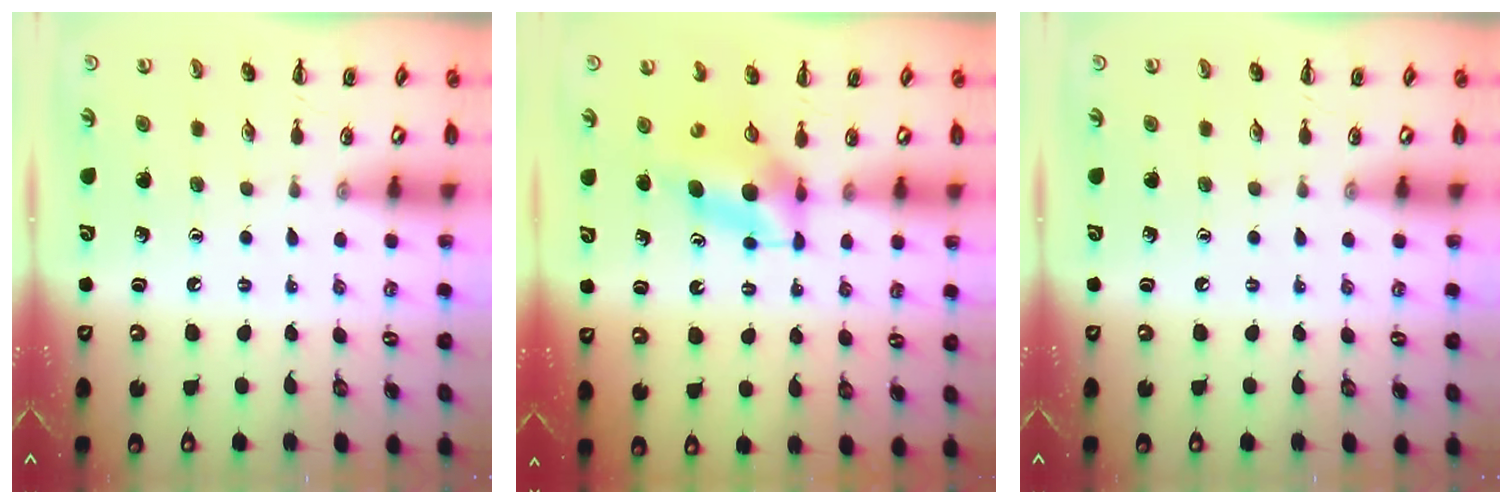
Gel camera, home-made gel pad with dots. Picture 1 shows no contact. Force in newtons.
{"total": 6.2, "press": 6.1, "slide": 0.8}
{"total": 0.0}